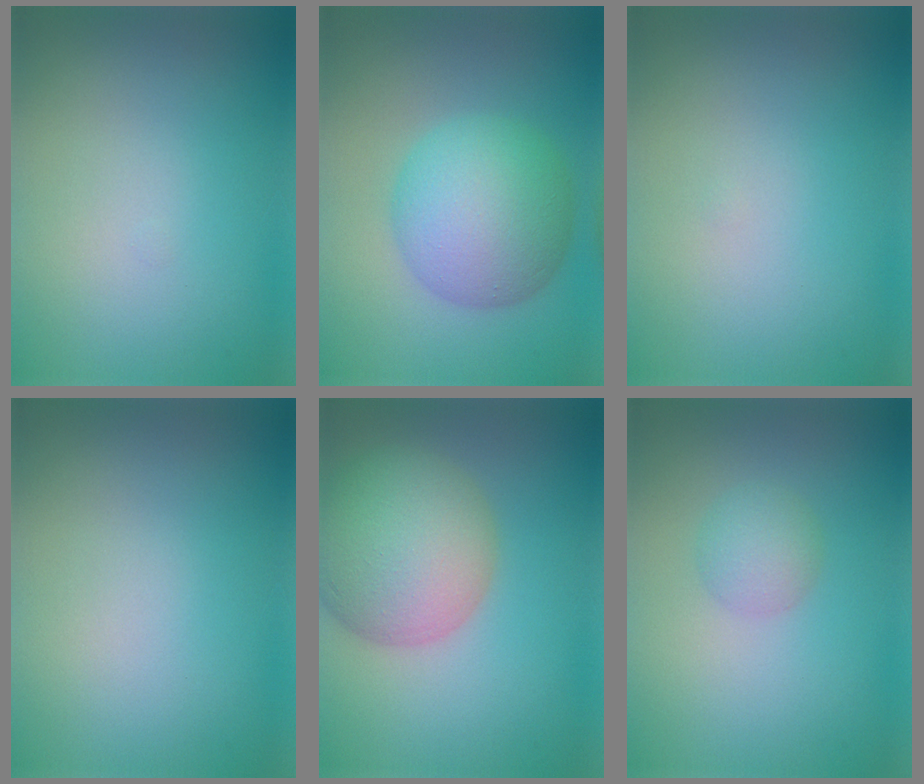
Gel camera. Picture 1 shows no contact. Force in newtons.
{"total": 7.9, "press": 7.9, "slide": 0.1}
{"total": 0.0}
{"total": 0.0}
{"total": 9.2, "press": 9.1, "slide": 0.6}
{"total": 2.0, "press": 2.0, "slide": 0.2}